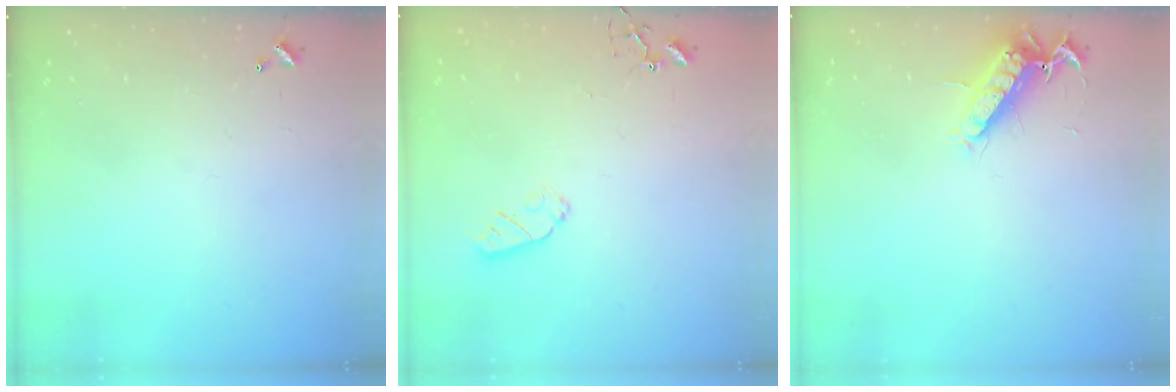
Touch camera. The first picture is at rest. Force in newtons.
{"total": 4.9, "press": 4.8, "slide": 0.6}
{"total": 12.9, "press": 12.8, "slide": 1.4}